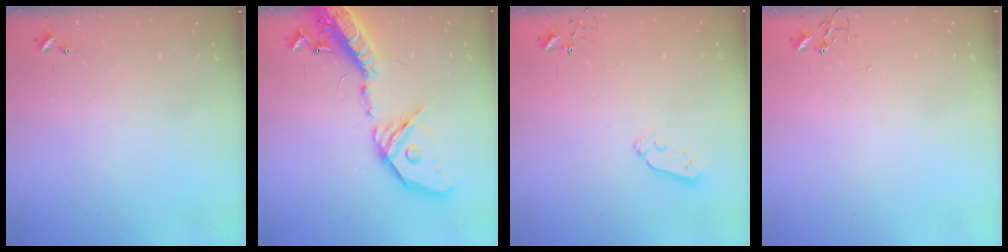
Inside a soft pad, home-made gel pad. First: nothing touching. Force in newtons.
{"total": 25.2, "press": 24.7, "slide": 4.9}
{"total": 4.7, "press": 4.6, "slide": 0.9}
{"total": 0.0}